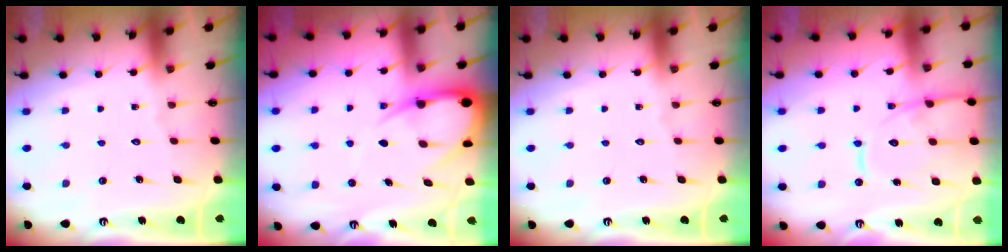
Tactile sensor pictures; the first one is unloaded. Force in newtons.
{"total": 9.9, "press": 9.8, "slide": 1.0}
{"total": 0.0}
{"total": 13.9, "press": 13.8, "slide": 1.4}